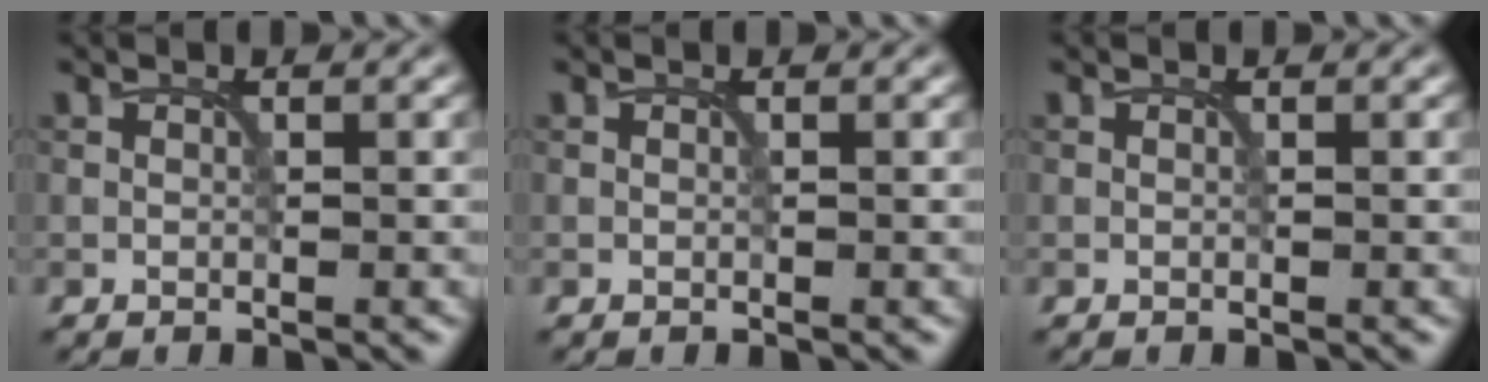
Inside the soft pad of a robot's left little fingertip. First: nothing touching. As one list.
[{"total": 0.0}, {"total": 0.0}]